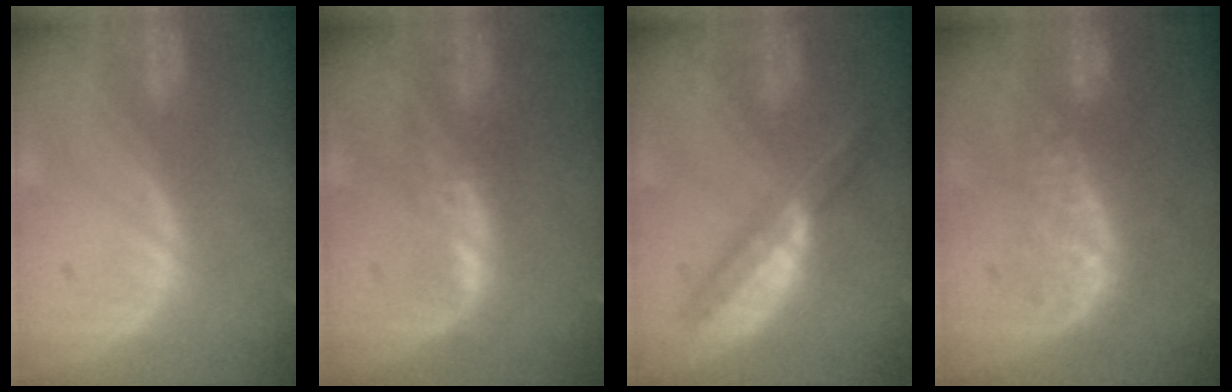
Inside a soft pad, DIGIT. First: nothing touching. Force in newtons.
{"total": 2.9, "press": 2.9, "slide": 0.2}
{"total": 6.0, "press": 5.4, "slide": 2.7}
{"total": 7.6, "press": 7.3, "slide": 2.3}